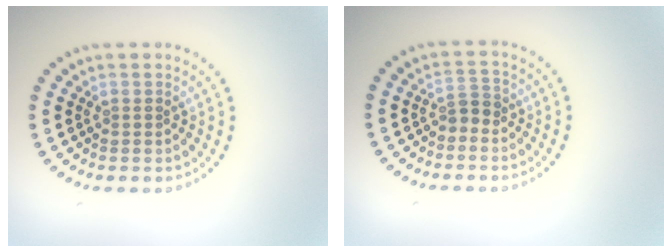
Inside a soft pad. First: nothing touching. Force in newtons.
{"total": 1.3, "press": 1.0, "slide": 0.7}